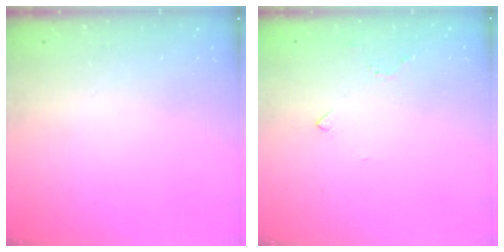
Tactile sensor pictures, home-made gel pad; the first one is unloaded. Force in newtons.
{"total": 2.4, "press": 2.4, "slide": 0.6}